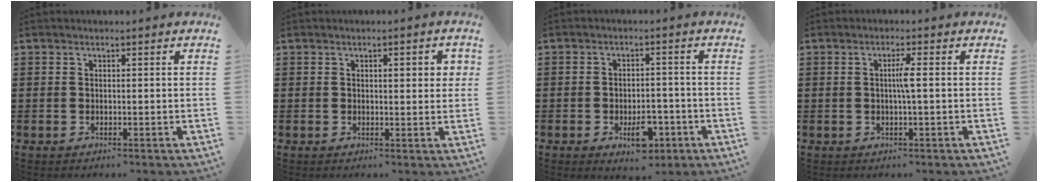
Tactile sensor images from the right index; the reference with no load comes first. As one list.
[{"total": 2.0, "force": [0.5, 0.6, 1.9], "torque": [-0.028, 0.004, 0.003]}, {"total": 5.7, "force": [-2.5, 2.8, 4.2], "torque": [-0.055, 0.007, -0.042]}, {"total": 2.6, "force": [0.0, -0.2, 2.6], "torque": [-0.049, -0.004, -0.003]}]